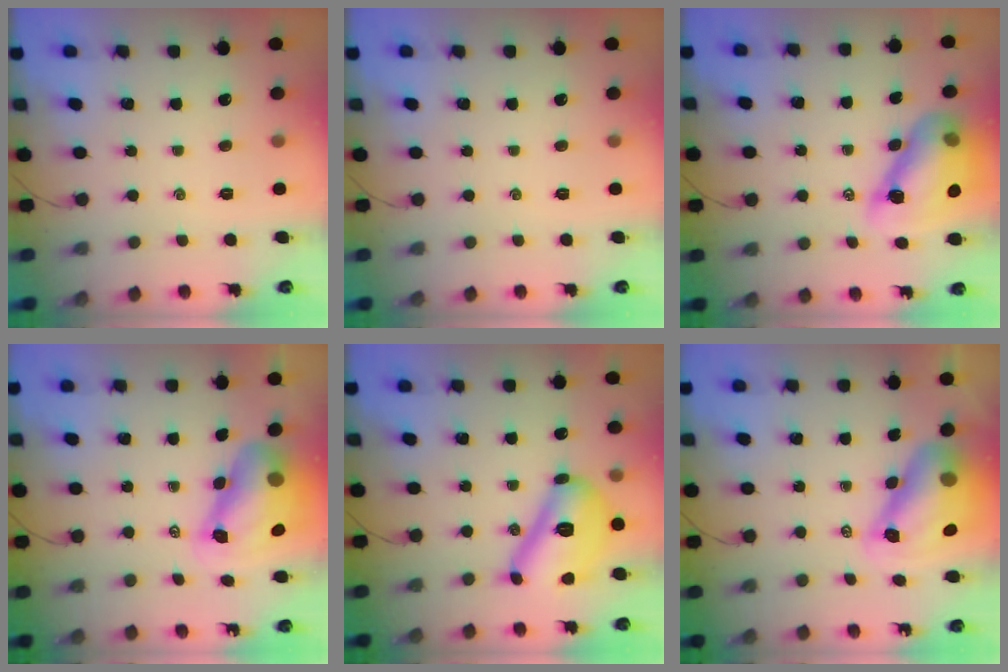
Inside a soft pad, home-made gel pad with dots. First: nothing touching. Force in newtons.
{"total": 0.0}
{"total": 14.8, "press": 14.2, "slide": 4.1}
{"total": 11.9, "press": 11.4, "slide": 3.4}
{"total": 16.8, "press": 16.8, "slide": 1.0}
{"total": 12.2, "press": 11.6, "slide": 3.7}